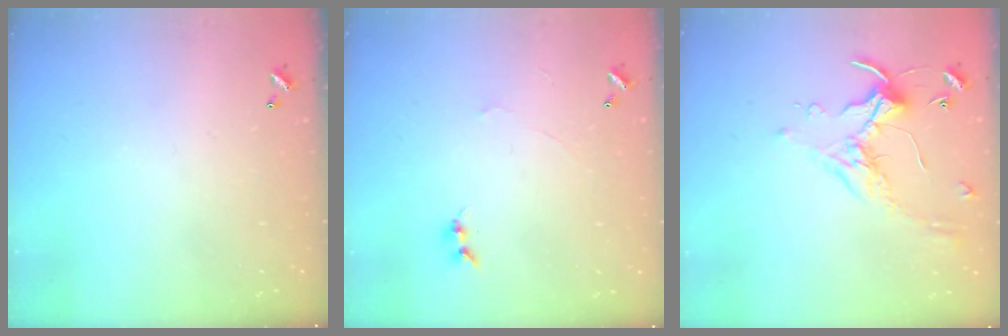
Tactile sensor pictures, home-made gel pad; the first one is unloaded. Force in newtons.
{"total": 0.0}
{"total": 0.7, "press": 0.6, "slide": 0.4}